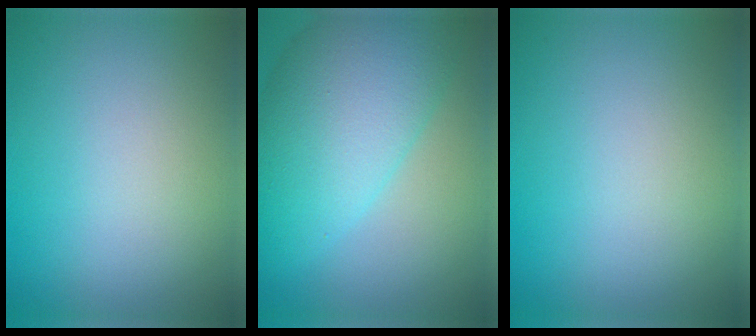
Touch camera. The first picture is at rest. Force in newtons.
{"total": 10.3, "press": 10.3, "slide": 0.4}
{"total": 0.0}